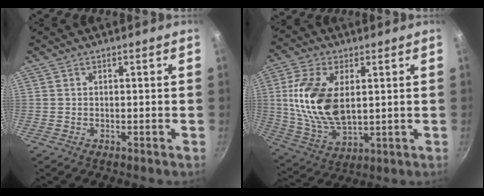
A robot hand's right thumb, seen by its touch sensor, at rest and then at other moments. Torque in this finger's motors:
{"motor_torque": [0.94, 0.99, 1.65, 0.07, 0.36]}